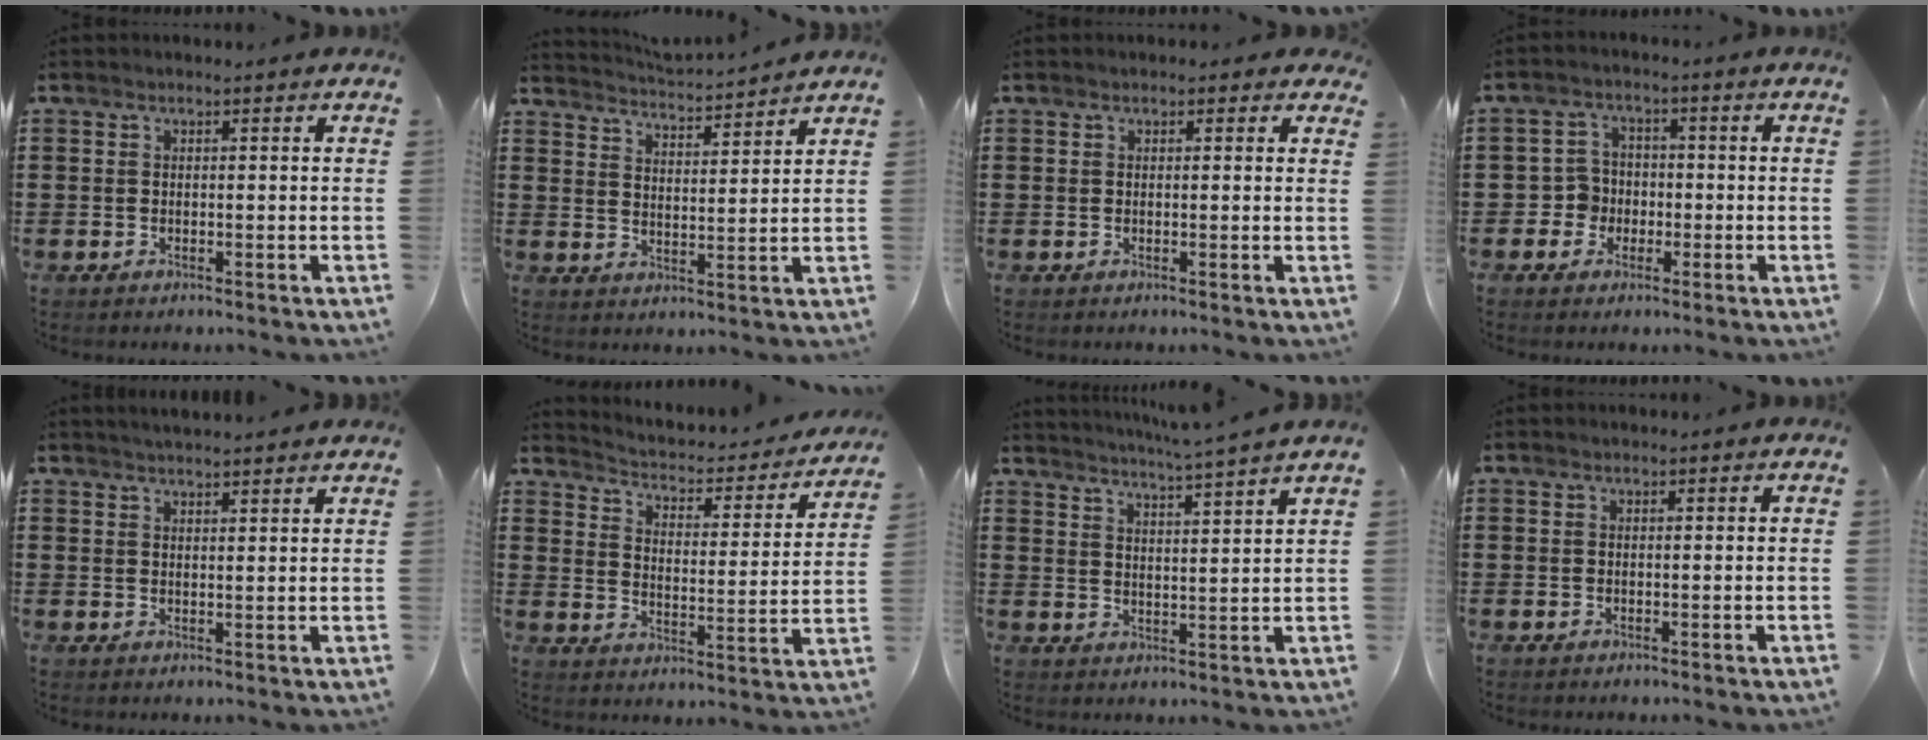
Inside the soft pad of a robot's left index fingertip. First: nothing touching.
{"total": 3.3, "force": [3.3, -0.5, 0.0], "torque": [-0.019, -0.029, 0.052]}
{"total": 0.7, "force": [0.3, 0.5, 0.3], "torque": [-0.007, 0.007, 0.005]}
{"total": 4.0, "force": [-1.4, 3.6, 0.9], "torque": [-0.039, 0.004, -0.033]}
{"total": 2.2, "force": [2.2, -0.3, 0.1], "torque": [-0.008, -0.004, 0.041]}
{"total": 2.0, "force": [1.8, 0.5, 0.5], "torque": [-0.028, -0.025, 0.019]}
{"total": 4.1, "force": [3.8, -1.3, 1.0], "torque": [-0.034, -0.028, 0.061]}
{"total": 0.0}